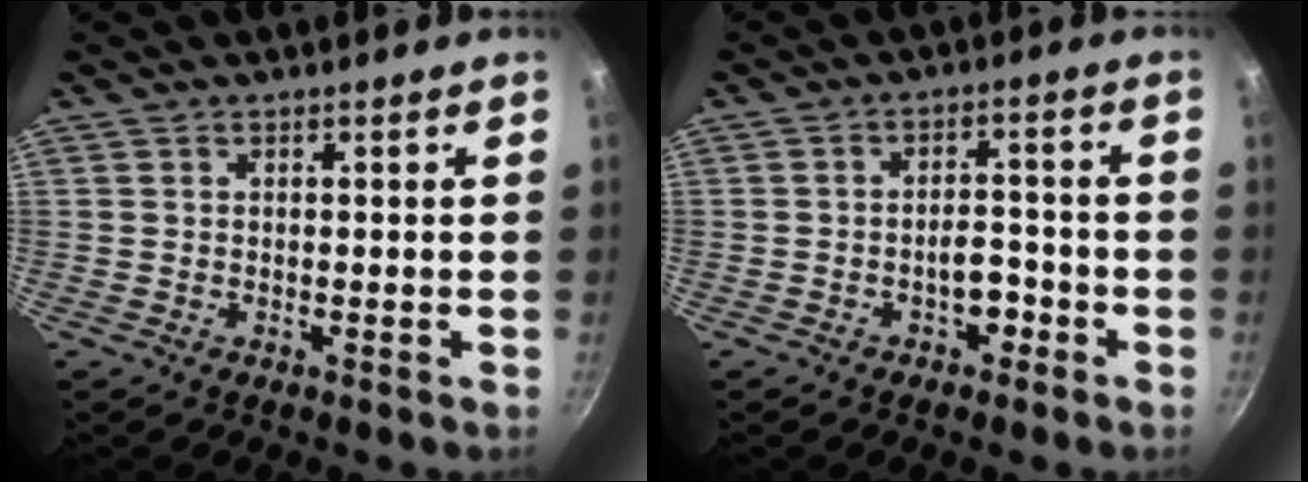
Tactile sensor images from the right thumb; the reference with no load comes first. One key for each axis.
{"total": 4.3, "fx": -2.0, "fy": 2.7, "fz": 2.7, "tx": -0.021, "ty": 0.026, "tz": -0.034}